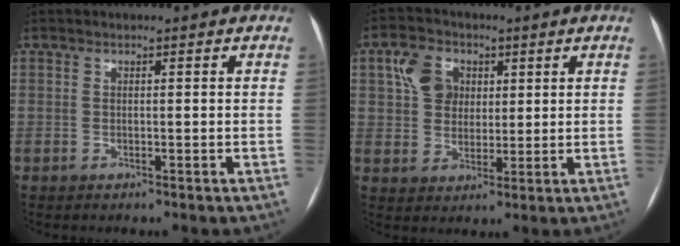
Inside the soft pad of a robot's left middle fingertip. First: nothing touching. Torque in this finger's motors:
{"motor_torque": [0.38, -0.28, 0.04, 0.07]}